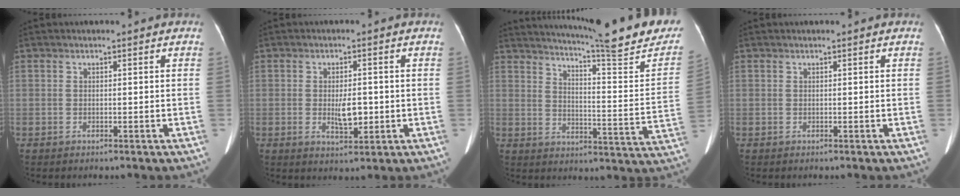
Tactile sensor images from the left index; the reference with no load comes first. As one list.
[{"total": 4.3, "force": [-0.5, 1.6, 3.9], "torque": [-0.070, -0.005, -0.003]}, {"total": 22.5, "force": [19.8, 0.2, 10.6], "torque": [-0.151, -0.075, 0.249]}, {"total": 0.0}]